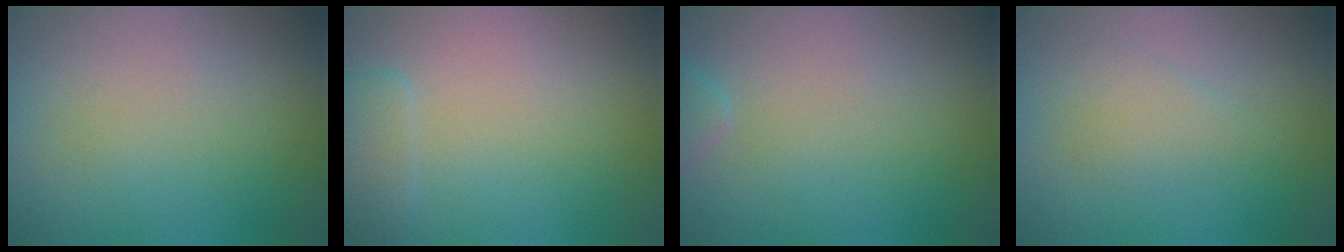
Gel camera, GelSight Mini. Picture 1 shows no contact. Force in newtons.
{"total": 1.6, "press": 1.6, "slide": 0.1}
{"total": 1.0, "press": 1.0, "slide": 0.1}
{"total": 1.4, "press": 1.4, "slide": 0.0}